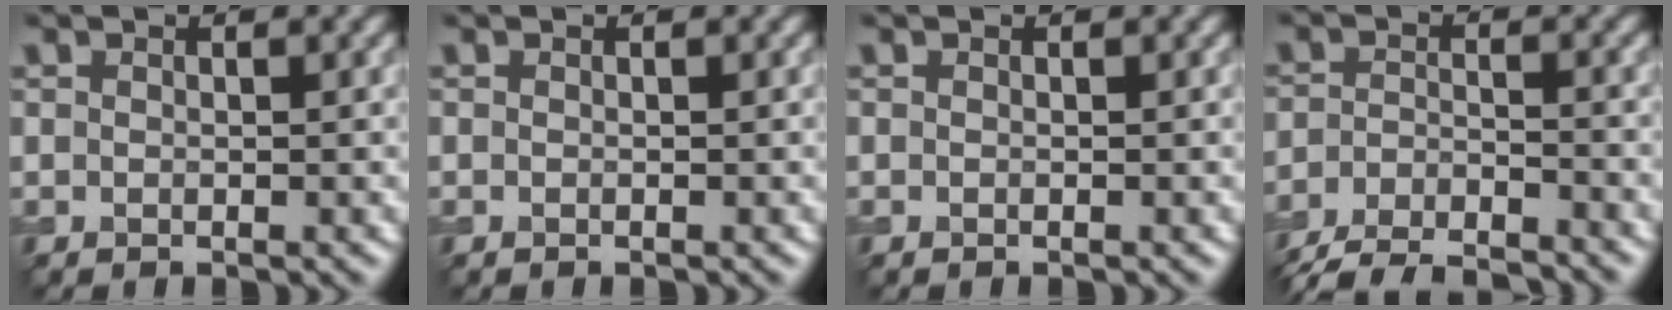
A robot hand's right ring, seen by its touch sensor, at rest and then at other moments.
{"total": 0.0}
{"total": 0.0}
{"total": 7.6, "force": [-7.0, 1.5, 2.6], "torque": [-0.049, -0.024, -0.121]}